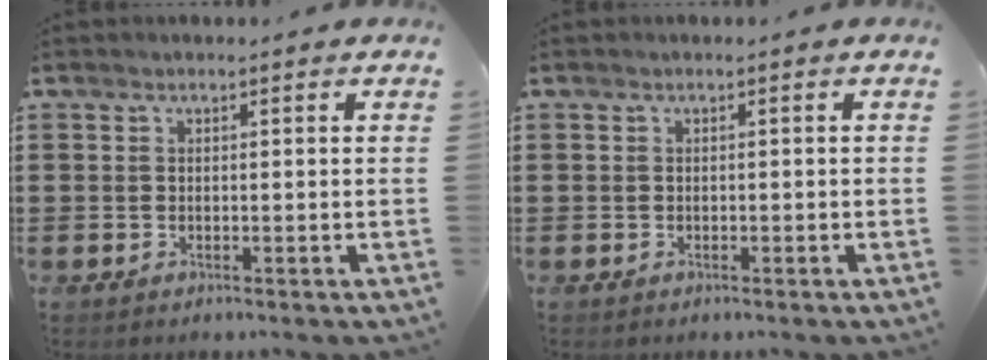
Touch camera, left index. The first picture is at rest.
{"total": 0.0}